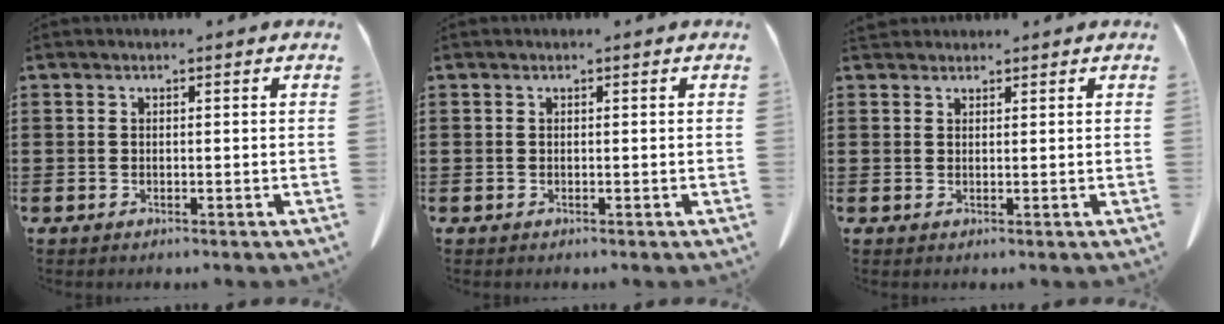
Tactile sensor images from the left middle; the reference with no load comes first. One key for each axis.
{"total": 0.0}
{"total": 1.4, "fx": 1.3, "fy": 0.5, "fz": 0.1, "tx": -0.006, "ty": 0.002, "tz": 0.026}